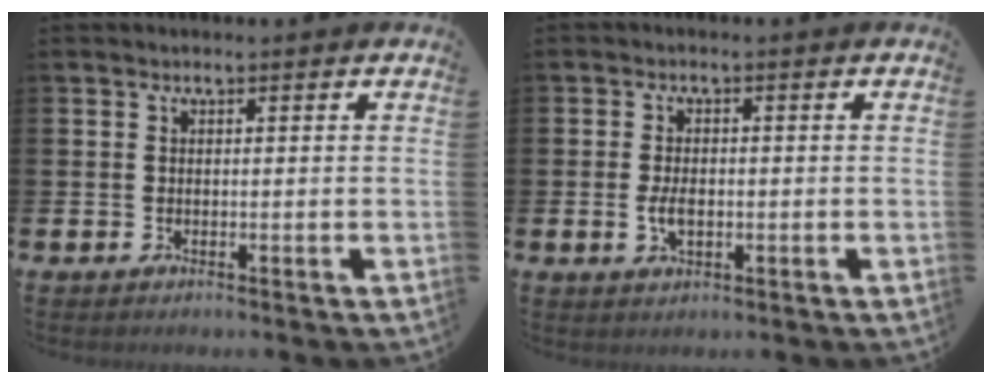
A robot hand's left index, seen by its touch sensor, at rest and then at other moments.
{"total": 3.0, "force": [-0.4, 1.7, 2.5], "torque": [-0.032, -0.002, -0.011]}